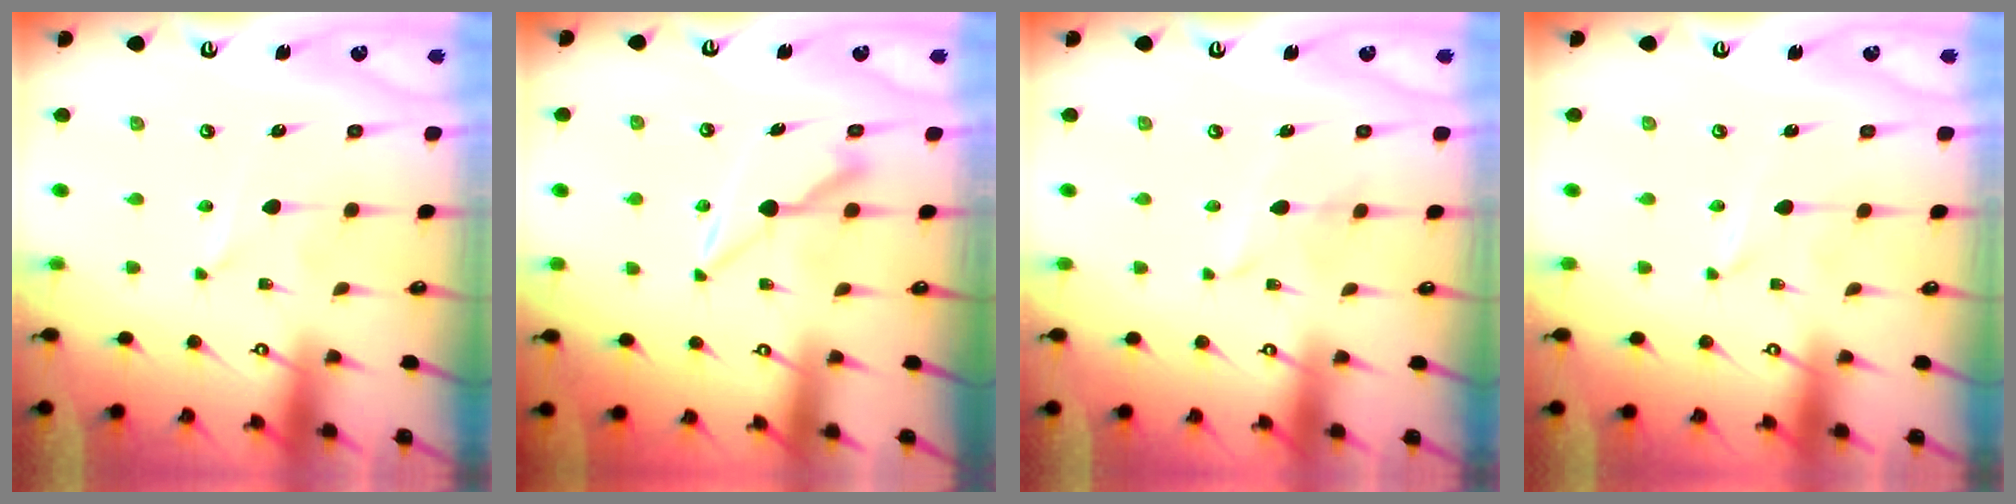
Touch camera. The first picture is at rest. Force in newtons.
{"total": 7.3, "press": 7.3, "slide": 0.6}
{"total": 3.4, "press": 3.3, "slide": 0.4}
{"total": 0.6, "press": 0.6, "slide": 0.1}